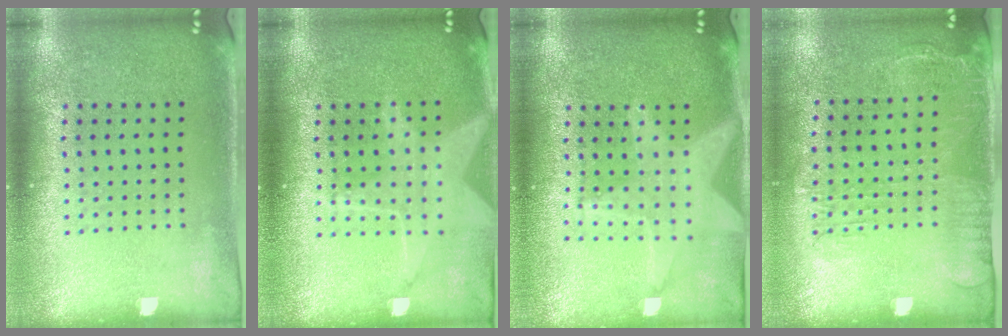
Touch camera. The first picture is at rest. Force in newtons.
{"total": 1.6, "press": 1.4, "slide": 0.7}
{"total": 2.0, "press": 1.7, "slide": 1.0}
{"total": 1.6, "press": 1.2, "slide": 1.0}